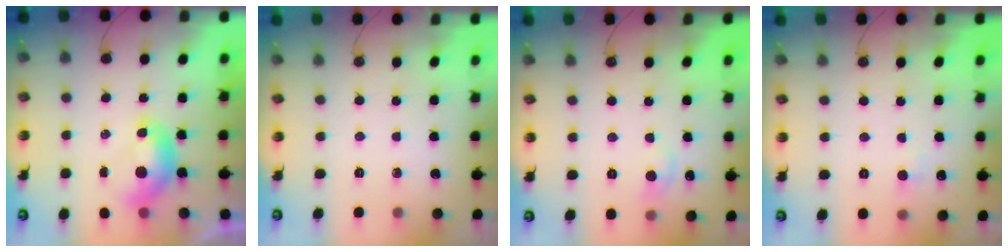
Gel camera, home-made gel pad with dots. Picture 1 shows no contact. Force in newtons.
{"total": 0.0}
{"total": 1.2, "press": 0.9, "slide": 0.8}
{"total": 1.7, "press": 1.5, "slide": 0.7}